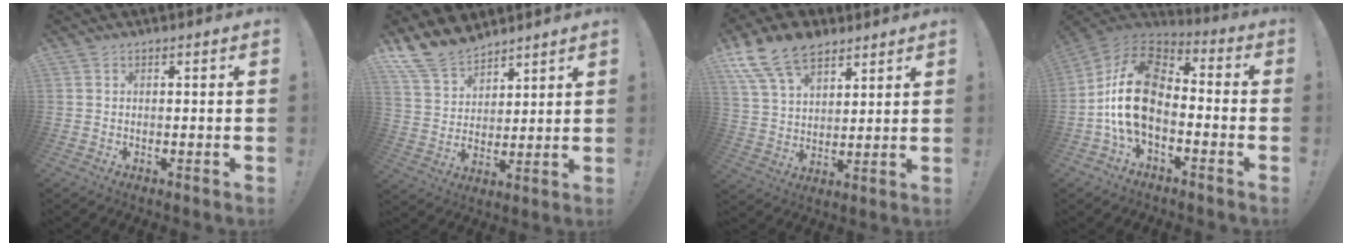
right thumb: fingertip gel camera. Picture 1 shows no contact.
{"total": 12.8, "force": [10.5, 6.4, 3.4], "torque": [-0.071, -0.077, 0.205]}
{"total": 15.0, "force": [9.9, 8.6, 7.4], "torque": [-0.132, -0.054, 0.186]}
{"total": 18.3, "force": [-2.4, 11.5, 14.0], "torque": [-0.265, 0.025, -0.034]}